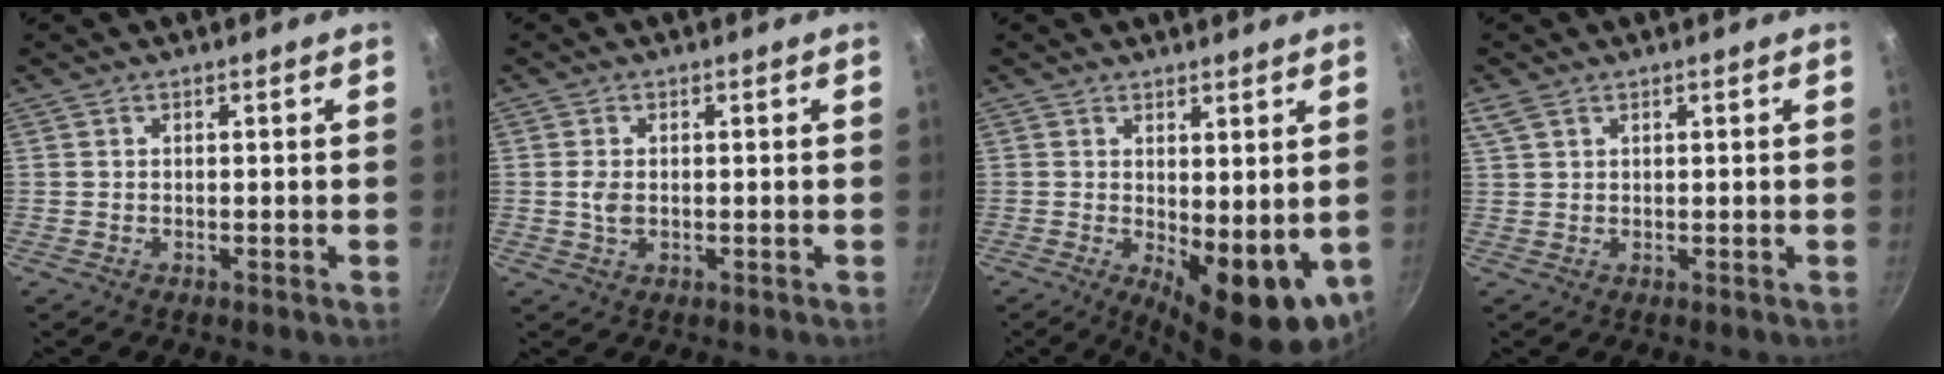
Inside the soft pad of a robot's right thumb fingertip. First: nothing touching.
{"total": 2.5, "force": [0.0, 1.6, 1.8], "torque": [-0.036, -0.001, -0.001]}
{"total": 11.4, "force": [-0.3, 5.0, 10.2], "torque": [-0.112, -0.015, 0.010]}
{"total": 2.5, "force": [1.5, 1.3, 1.5], "torque": [-0.031, 0.004, 0.036]}